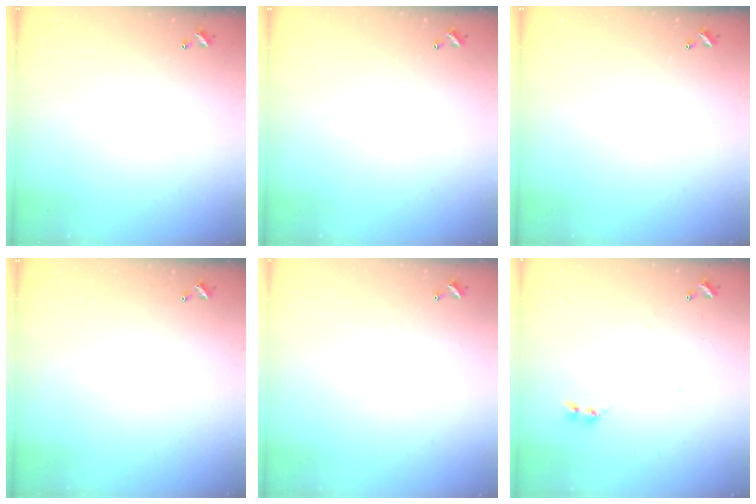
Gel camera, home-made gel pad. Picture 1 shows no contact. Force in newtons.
{"total": 0.0}
{"total": 0.0}
{"total": 0.0}
{"total": 1.7, "press": 1.7, "slide": 0.4}
{"total": 1.6, "press": 1.5, "slide": 0.5}